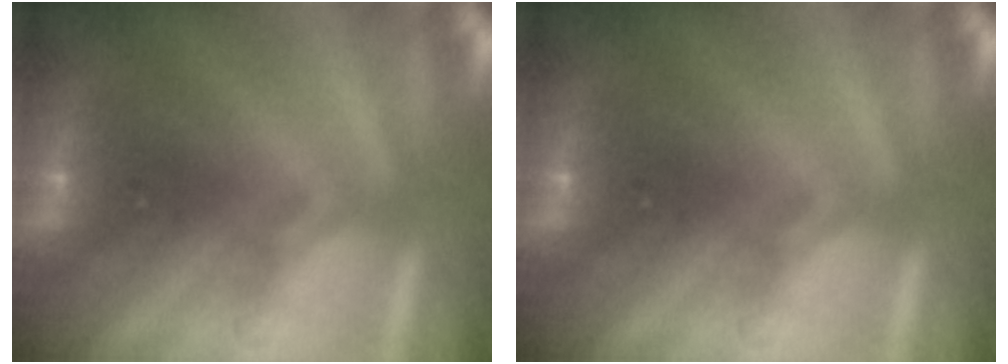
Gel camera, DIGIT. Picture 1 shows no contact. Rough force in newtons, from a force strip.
{"total": 0.0}